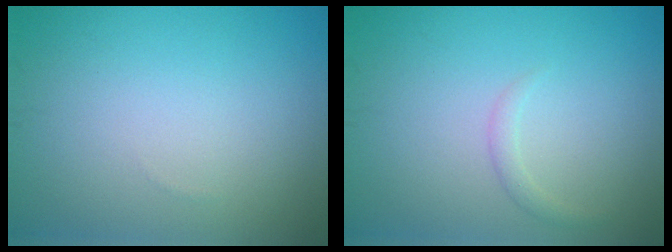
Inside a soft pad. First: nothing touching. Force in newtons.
{"total": 1.0, "press": 1.0, "slide": 0.0}